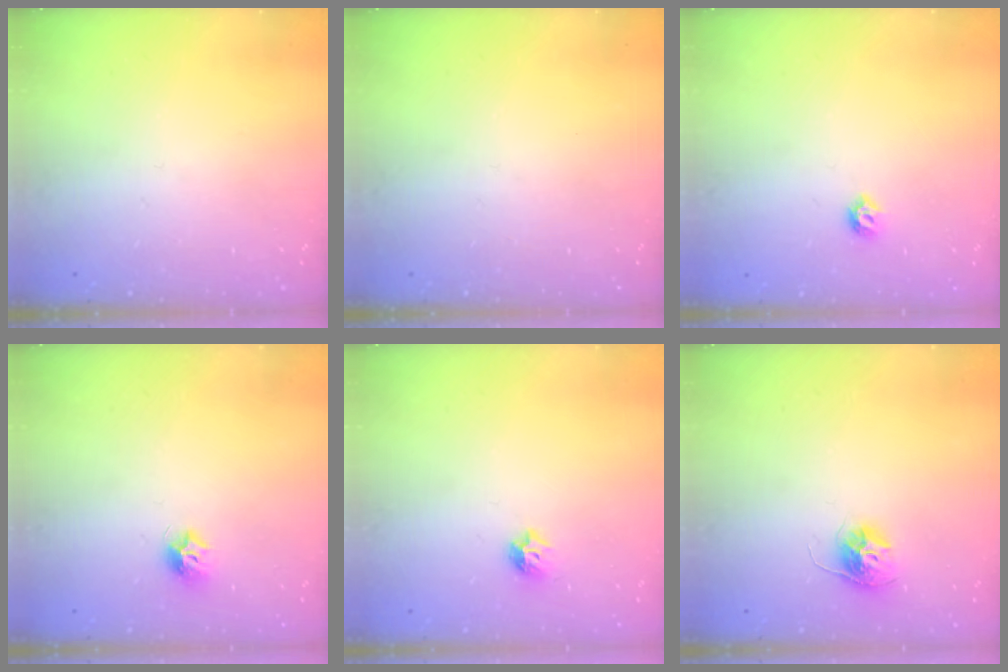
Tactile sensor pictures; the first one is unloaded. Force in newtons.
{"total": 0.0}
{"total": 5.0, "press": 4.9, "slide": 1.1}
{"total": 8.2, "press": 8.2, "slide": 0.7}
{"total": 5.3, "press": 5.2, "slide": 1.2}
{"total": 10.8, "press": 10.8, "slide": 0.8}